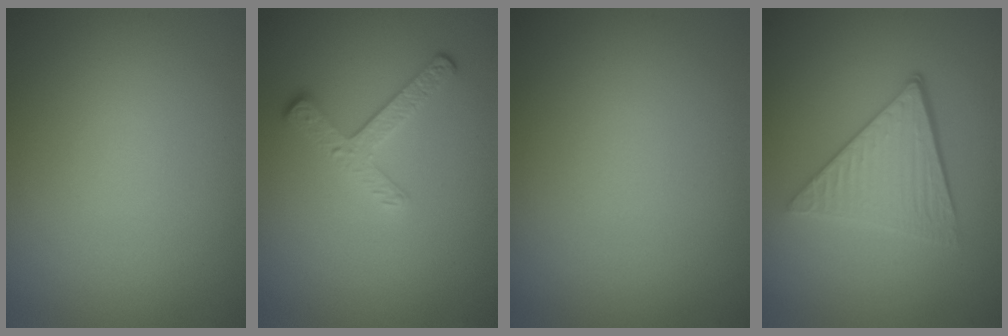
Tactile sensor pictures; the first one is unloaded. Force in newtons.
{"total": 2.7, "press": 2.3, "slide": 1.5}
{"total": 0.0}
{"total": 4.8, "press": 3.6, "slide": 3.1}